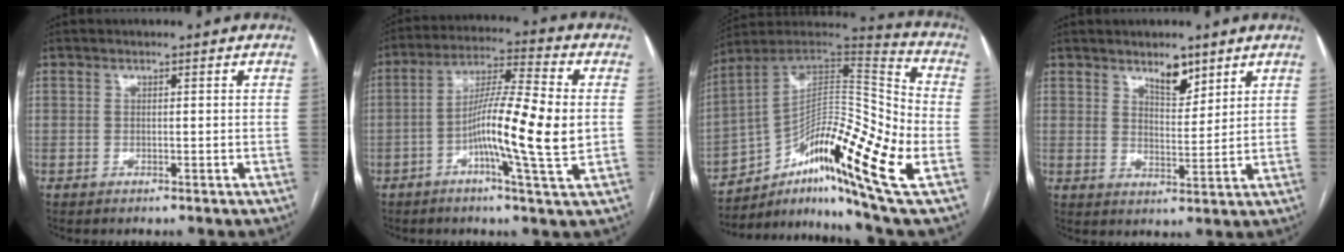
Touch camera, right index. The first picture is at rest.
{"total": 13.5, "force": [-1.8, 0.1, 13.4], "torque": [-0.237, 0.004, -0.039]}
{"total": 26.5, "force": [-9.2, 3.8, 24.5], "torque": [-0.387, 0.001, -0.145]}
{"total": 4.7, "force": [3.6, 1.7, 2.6], "torque": [-0.043, -0.008, 0.063]}